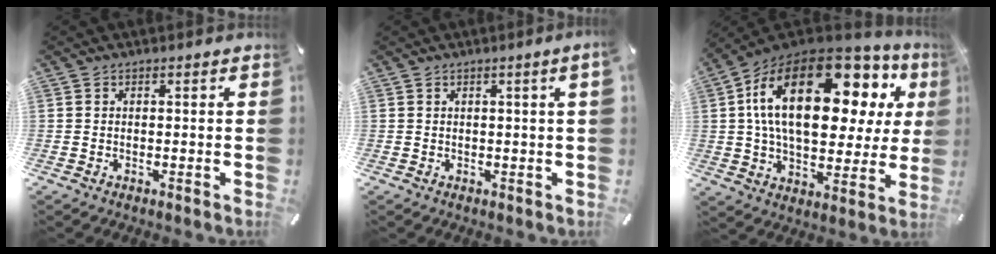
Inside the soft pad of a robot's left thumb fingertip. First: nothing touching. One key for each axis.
{"total": 2.2, "fx": 0.7, "fy": -0.2, "fz": 2.1, "tx": -0.037, "ty": -0.003, "tz": 0.011}
{"total": 25.7, "fx": 8.9, "fy": 13.1, "fz": 20.3, "tx": -0.358, "ty": -0.046, "tz": 0.143}